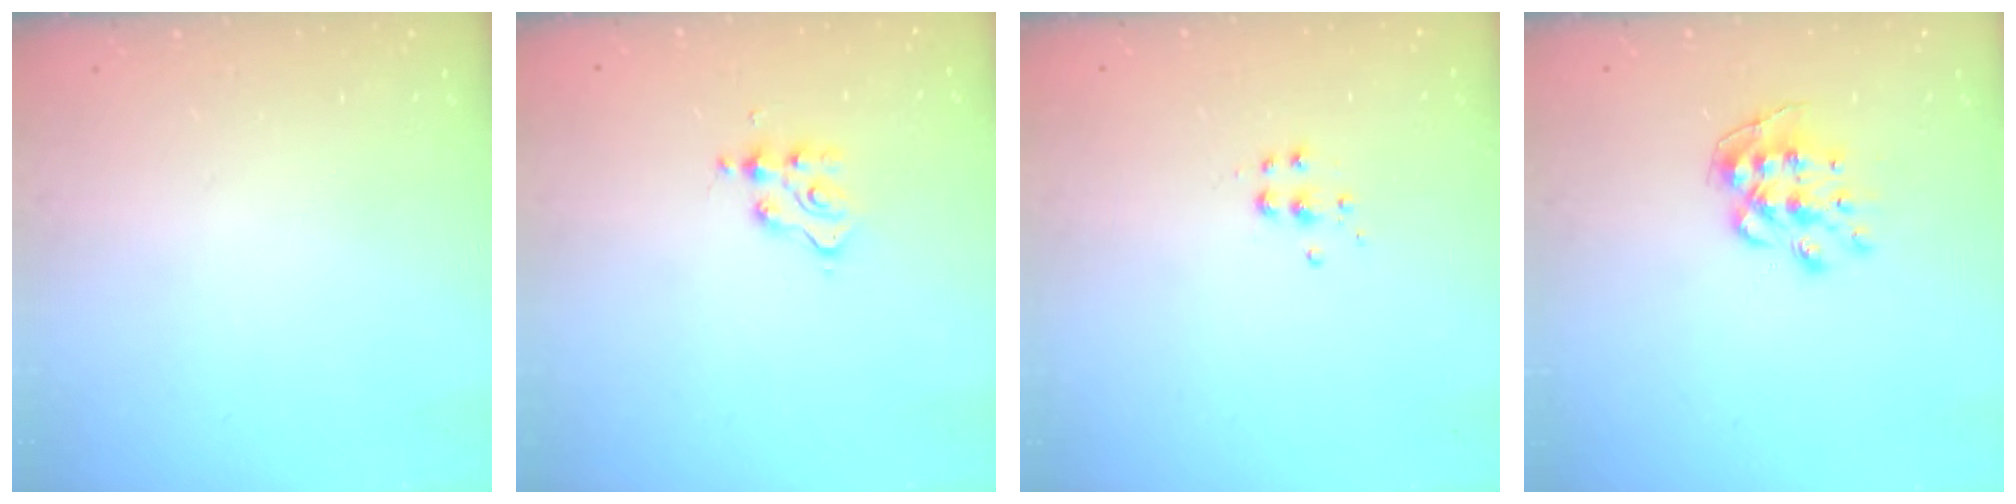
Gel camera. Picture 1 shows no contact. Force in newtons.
{"total": 3.6, "press": 3.6, "slide": 0.5}
{"total": 4.6, "press": 4.5, "slide": 0.4}
{"total": 8.9, "press": 8.9, "slide": 0.1}